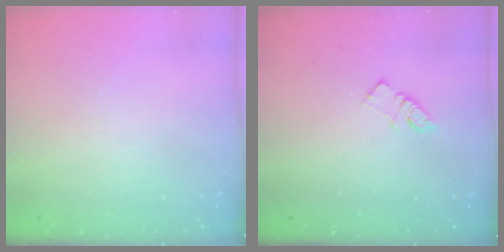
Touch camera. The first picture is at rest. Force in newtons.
{"total": 4.0, "press": 4.0, "slide": 0.4}